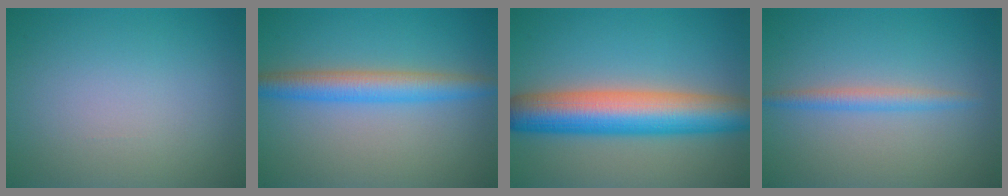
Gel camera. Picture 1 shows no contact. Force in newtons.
{"total": 4.1, "press": 4.1, "slide": 0.1}
{"total": 9.4, "press": 9.3, "slide": 0.2}
{"total": 1.9, "press": 1.9, "slide": 0.2}